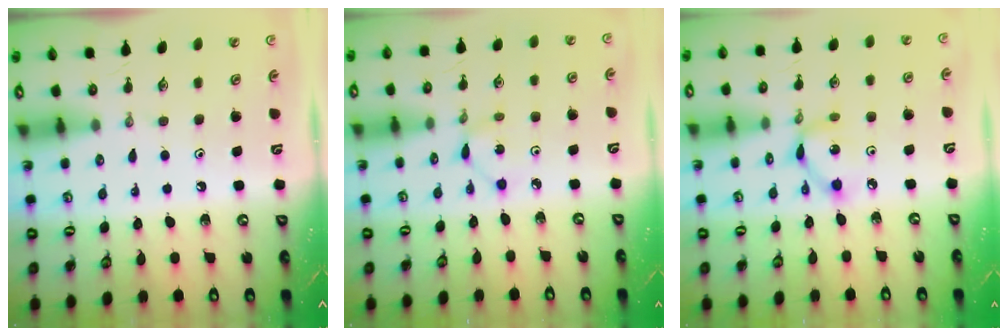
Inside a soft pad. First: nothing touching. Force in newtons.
{"total": 1.6, "press": 1.5, "slide": 0.2}
{"total": 6.2, "press": 6.2, "slide": 0.2}